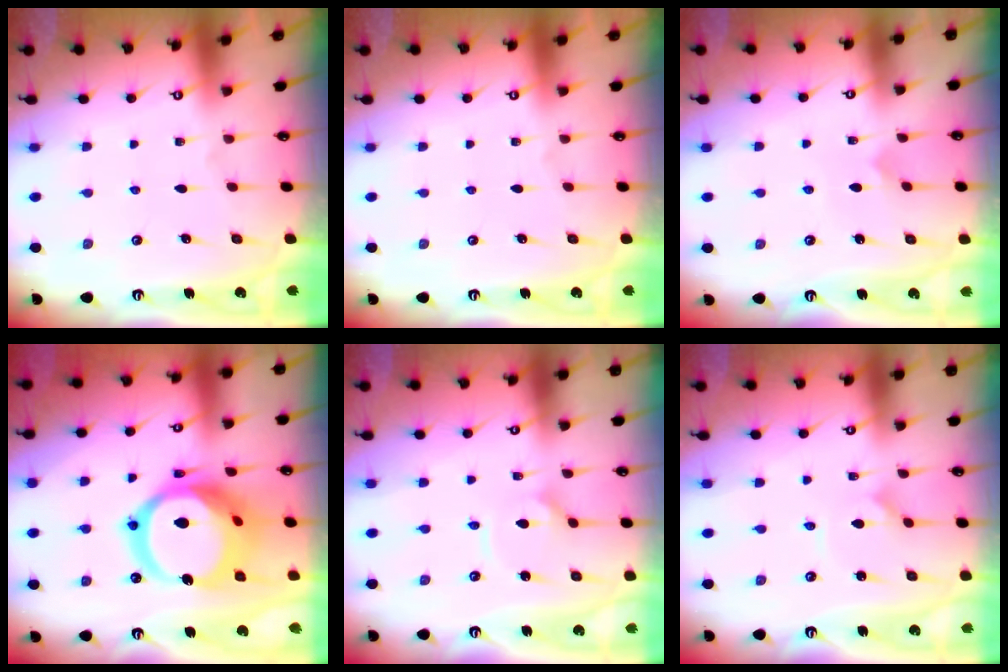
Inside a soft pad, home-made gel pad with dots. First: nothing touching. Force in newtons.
{"total": 0.0}
{"total": 3.3, "press": 3.3, "slide": 0.2}
{"total": 21.2, "press": 21.1, "slide": 2.3}
{"total": 2.7, "press": 2.6, "slide": 0.7}
{"total": 2.3, "press": 2.3, "slide": 0.2}